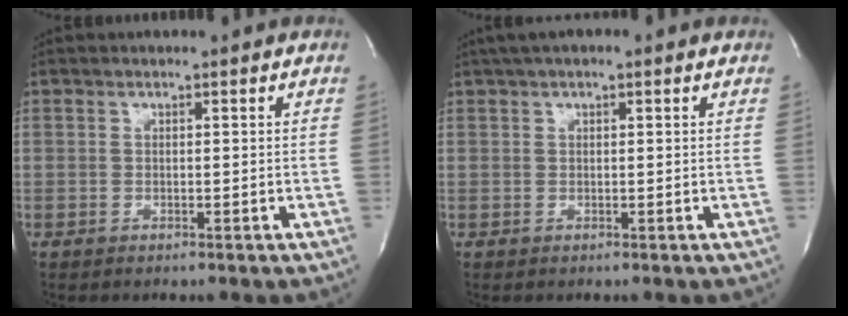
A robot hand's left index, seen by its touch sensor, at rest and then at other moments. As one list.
[{"total": 3.6, "force": [2.2, 1.0, 2.7], "torque": [-0.048, 0.022, 0.032]}]